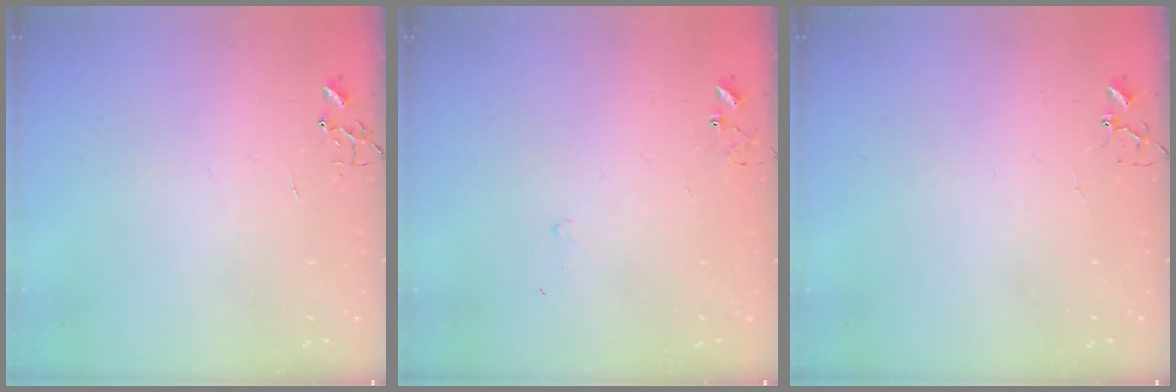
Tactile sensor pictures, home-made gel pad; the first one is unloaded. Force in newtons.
{"total": 7.4, "press": 7.4, "slide": 0.5}
{"total": 3.2, "press": 3.2, "slide": 0.3}